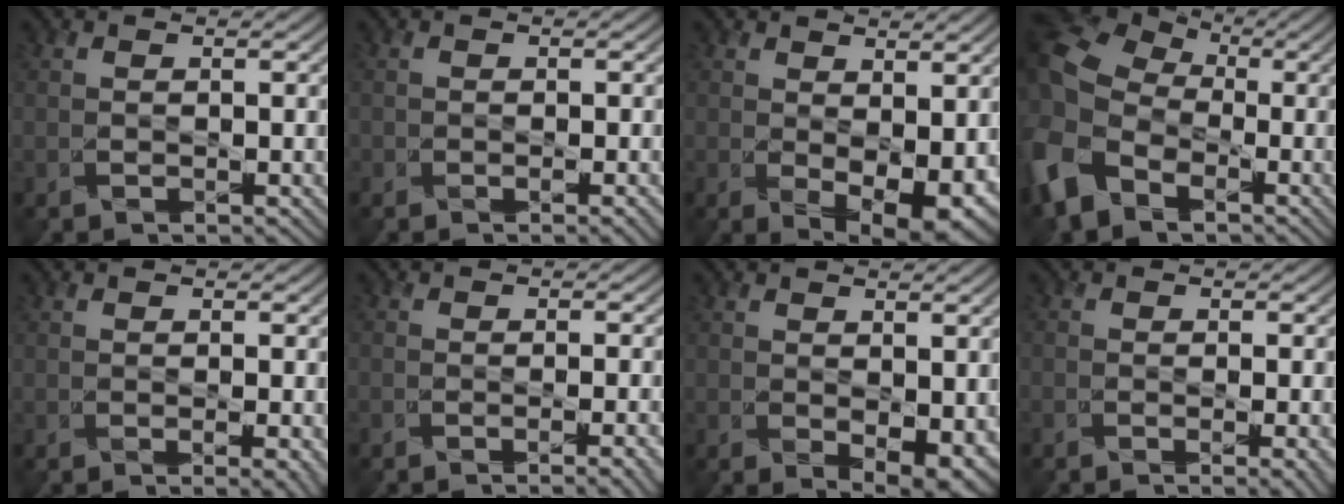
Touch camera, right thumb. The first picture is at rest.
{"total": 1.3, "force": [-0.7, 0.5, 0.9], "torque": [-0.013, -0.002, -0.008]}
{"total": 6.4, "force": [0.1, 3.4, 5.4], "torque": [-0.097, -0.024, 0.016]}
{"total": 13.5, "force": [-3.3, 9.9, 8.5], "torque": [-0.243, -0.042, -0.058]}
{"total": 1.6, "force": [-0.4, 0.1, 1.6], "torque": [-0.026, -0.004, -0.008]}
{"total": 4.4, "force": [-2.5, 1.0, 3.5], "torque": [-0.041, 0.008, -0.035]}
{"total": 4.1, "force": [-0.3, 2.2, 3.4], "torque": [-0.055, -0.020, 0.005]}
{"total": 3.9, "force": [-1.9, 1.1, 3.2], "torque": [-0.038, -0.004, -0.027]}